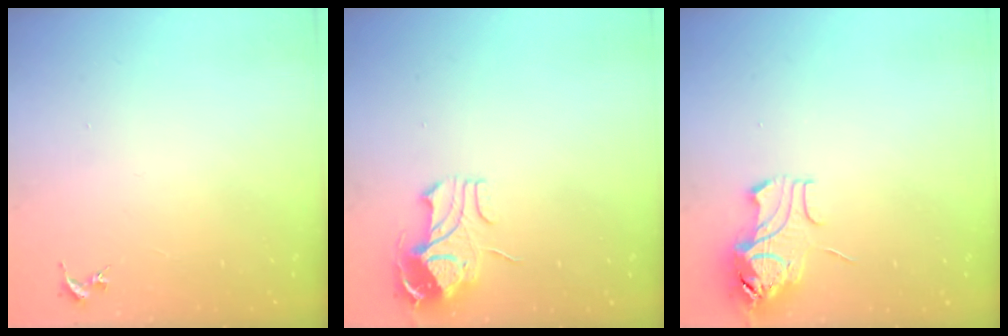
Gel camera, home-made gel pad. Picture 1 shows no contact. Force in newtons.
{"total": 10.0, "press": 9.9, "slide": 0.6}
{"total": 10.2, "press": 10.2, "slide": 1.2}